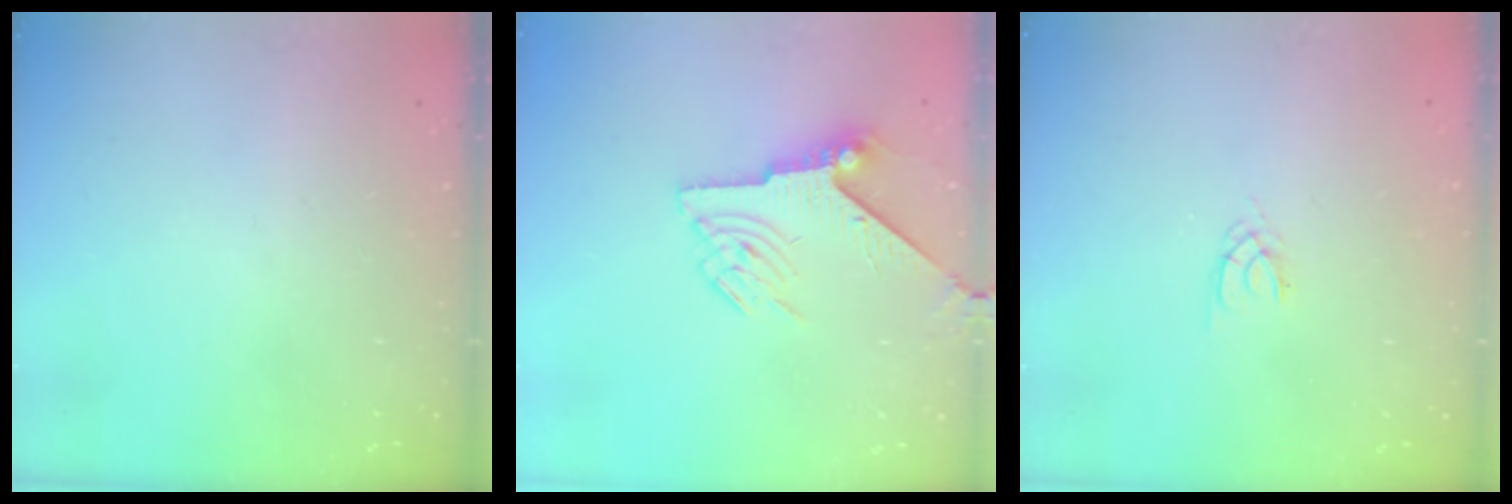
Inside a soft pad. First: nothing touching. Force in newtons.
{"total": 6.7, "press": 6.6, "slide": 1.0}
{"total": 1.3, "press": 1.2, "slide": 0.3}